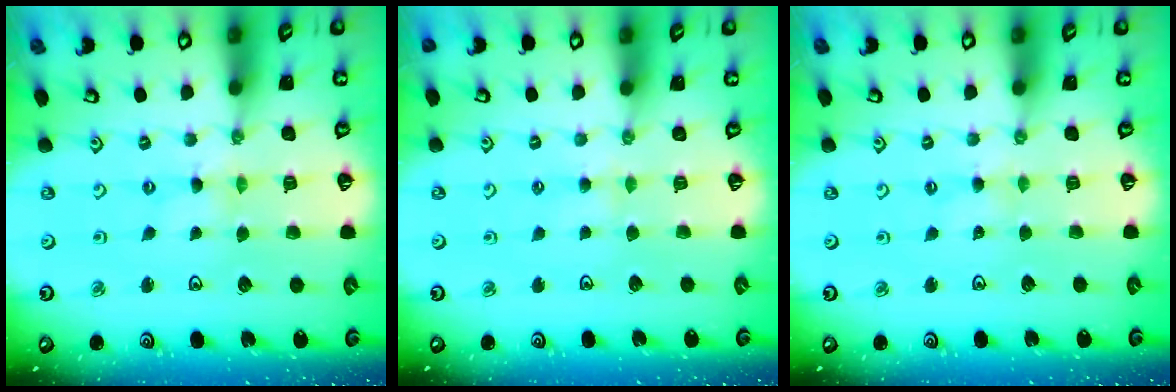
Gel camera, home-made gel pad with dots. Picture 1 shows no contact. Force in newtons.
{"total": 2.6, "press": 2.6, "slide": 0.5}
{"total": 1.7, "press": 1.6, "slide": 0.4}